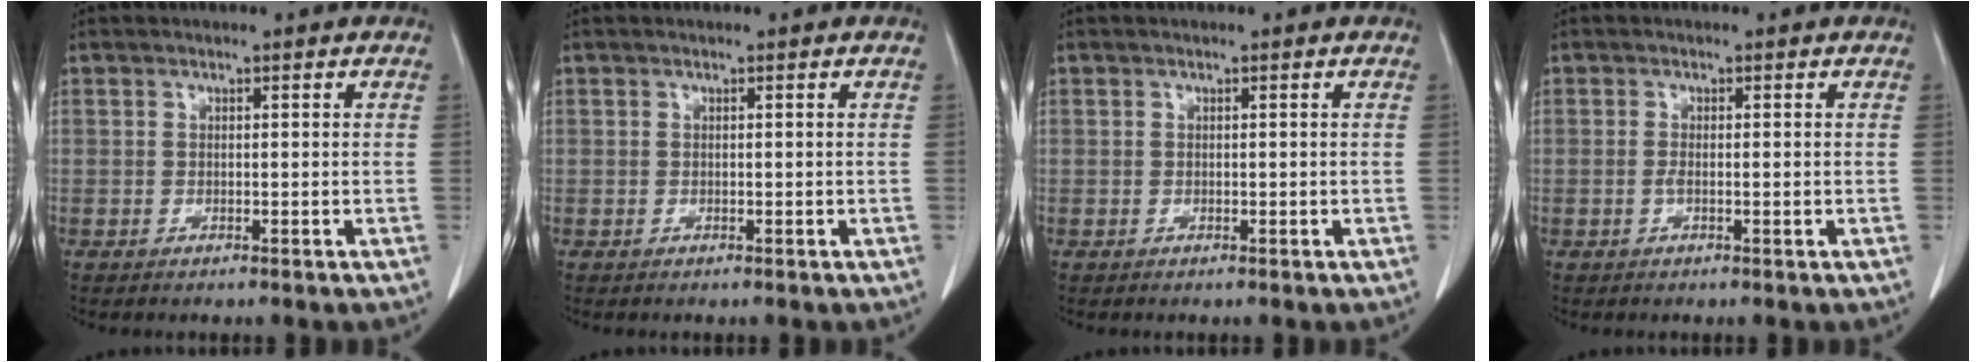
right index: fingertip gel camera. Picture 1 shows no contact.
{"total": 0.0}
{"total": 0.0}
{"total": 1.2, "force": [-0.2, 0.3, 1.2], "torque": [-0.023, -0.001, -0.005]}